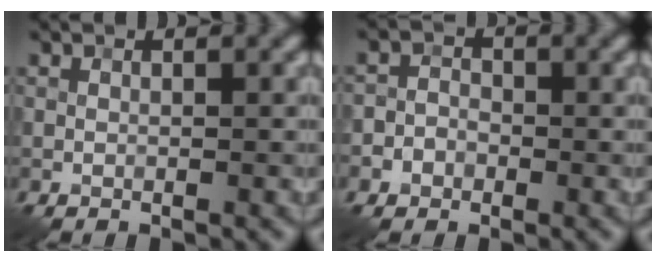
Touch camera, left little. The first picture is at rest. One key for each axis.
{"total": 2.0, "fx": -0.9, "fy": 1.7, "fz": 0.4, "tx": 0.015, "ty": 0.007, "tz": -0.024}